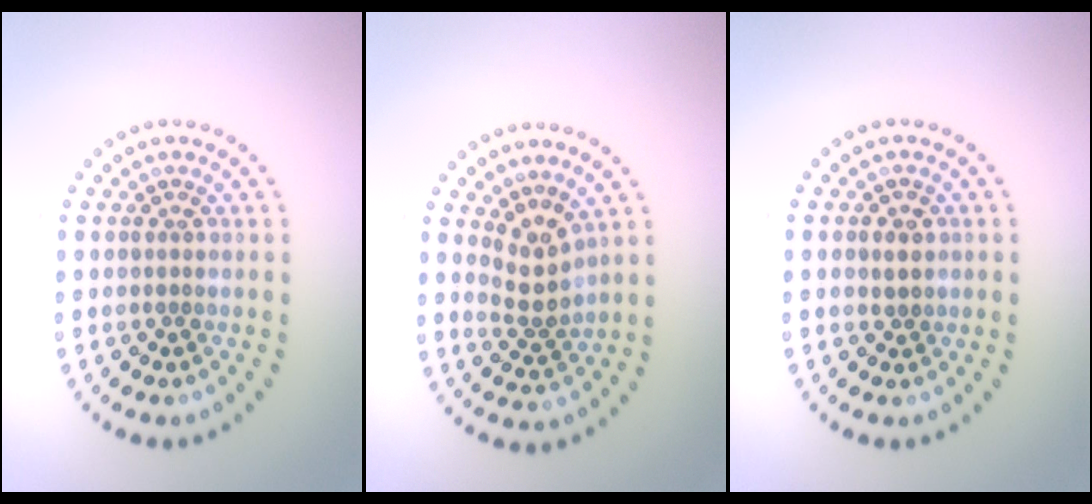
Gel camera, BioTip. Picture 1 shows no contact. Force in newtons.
{"total": 2.5, "press": 1.9, "slide": 1.7}
{"total": 0.9, "press": 0.8, "slide": 0.2}